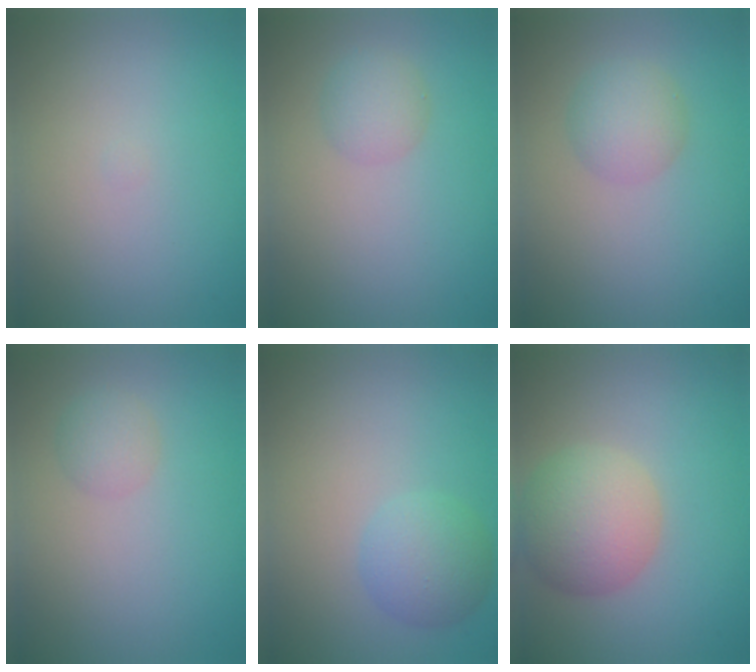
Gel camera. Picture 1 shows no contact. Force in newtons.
{"total": 2.0, "press": 2.0, "slide": 0.1}
{"total": 2.9, "press": 2.9, "slide": 0.1}
{"total": 1.6, "press": 1.6, "slide": 0.1}
{"total": 3.2, "press": 3.2, "slide": 0.2}
{"total": 5.8, "press": 5.7, "slide": 0.4}